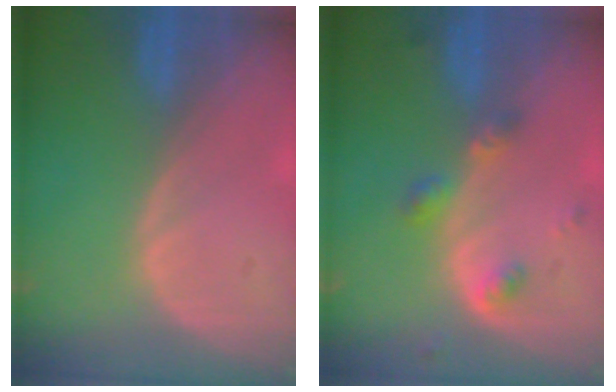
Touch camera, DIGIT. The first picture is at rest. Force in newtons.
{"total": 4.2, "press": 3.9, "slide": 1.5}